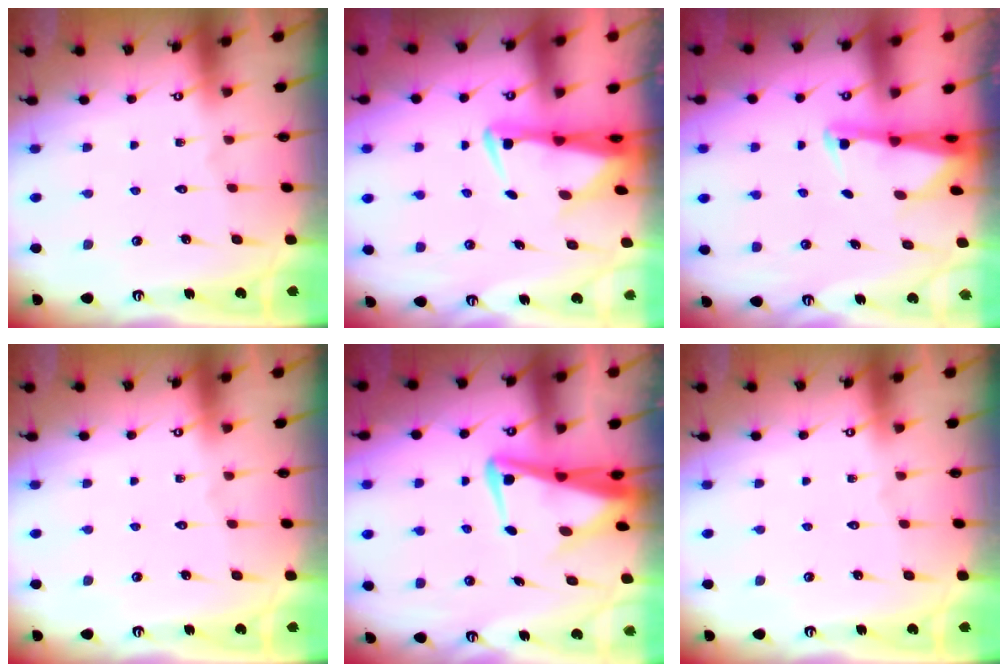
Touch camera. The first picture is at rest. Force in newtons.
{"total": 3.4, "press": 3.3, "slide": 0.6}
{"total": 2.6, "press": 2.5, "slide": 0.5}
{"total": 0.0}
{"total": 5.7, "press": 5.6, "slide": 1.2}
{"total": 0.0}